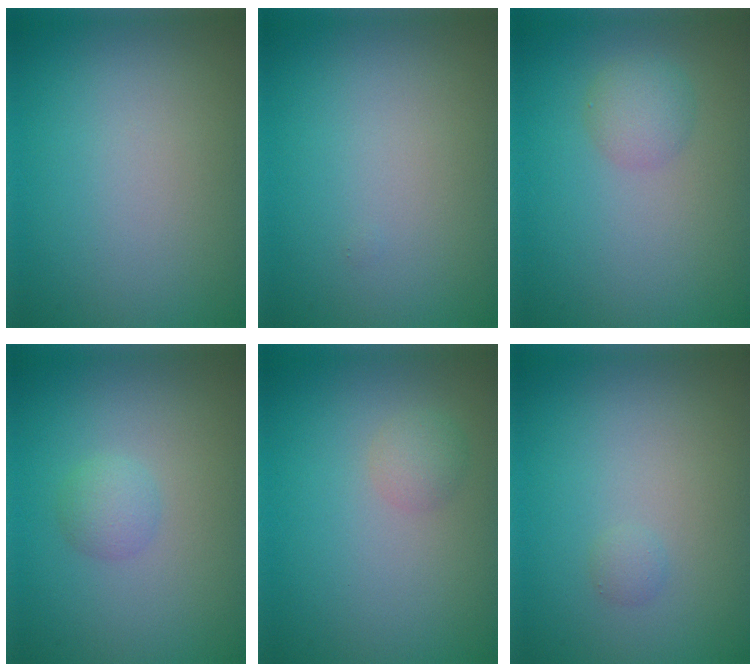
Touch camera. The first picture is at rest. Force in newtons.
{"total": 0.0}
{"total": 2.0, "press": 2.0, "slide": 0.0}
{"total": 1.5, "press": 1.5, "slide": 0.1}
{"total": 1.3, "press": 1.3, "slide": 0.1}
{"total": 0.6, "press": 0.6, "slide": 0.0}